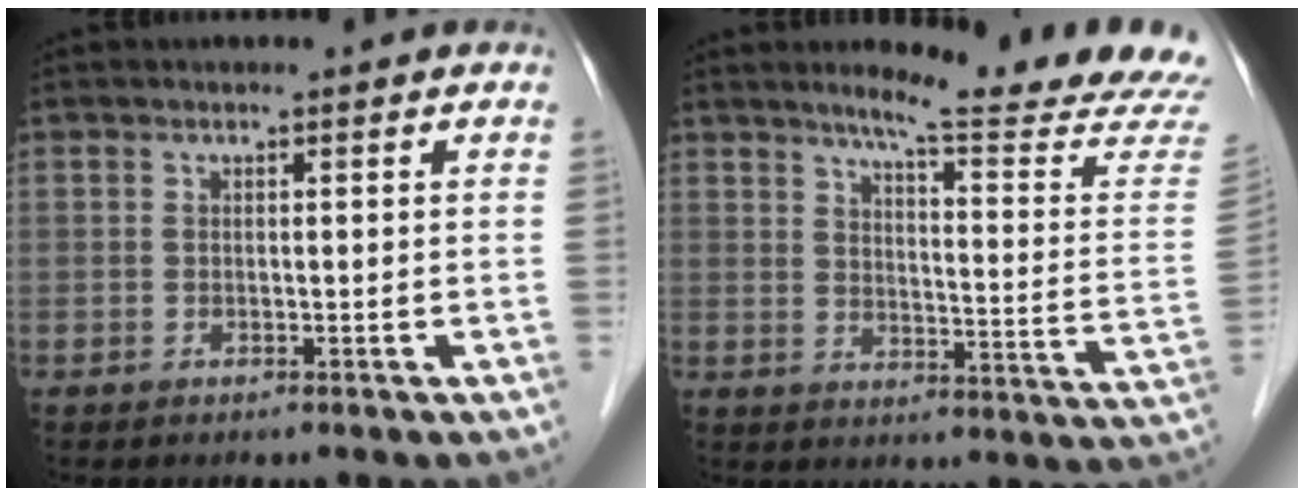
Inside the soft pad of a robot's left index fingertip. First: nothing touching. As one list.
[{"total": 18.3, "force": [16.8, -1.1, 7.2], "torque": [-0.096, -0.106, 0.199]}]